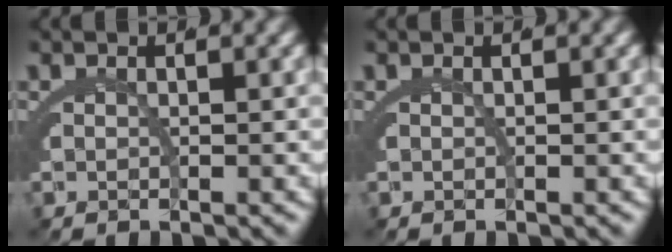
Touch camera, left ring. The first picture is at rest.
{"total": 0.0}